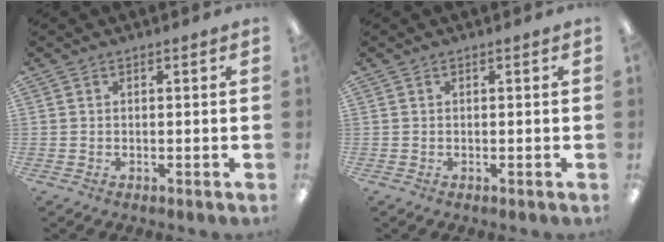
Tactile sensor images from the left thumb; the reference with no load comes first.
{"total": 0.0}